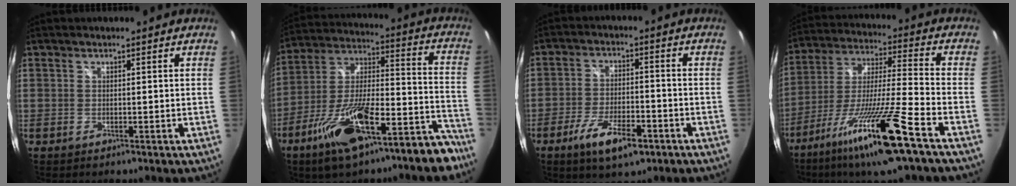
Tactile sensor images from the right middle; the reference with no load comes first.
{"total": 22.6, "force": [-15.7, 6.0, 15.1], "torque": [-0.232, 0.010, -0.246]}
{"total": 9.9, "force": [-5.7, 3.4, 7.3], "torque": [-0.157, -0.017, -0.097]}
{"total": 18.3, "force": [-11.5, -0.5, 14.3], "torque": [-0.280, -0.037, -0.202]}